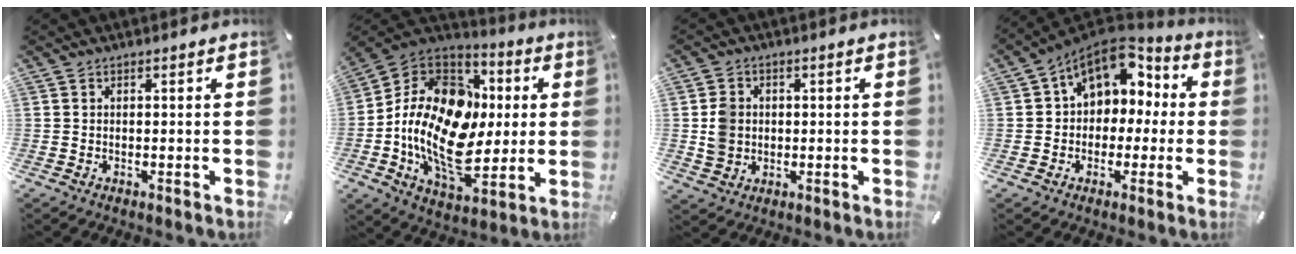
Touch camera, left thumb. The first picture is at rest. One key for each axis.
{"total": 22.4, "fx": -0.9, "fy": 16.0, "fz": 15.6, "tx": -0.303, "ty": -0.001, "tz": -0.015}
{"total": 5.7, "fx": 0.1, "fy": 5.3, "fz": 2.1, "tx": -0.044, "ty": 0.010, "tz": 0.004}
{"total": 11.9, "fx": 4.1, "fy": 9.6, "fz": 5.6, "tx": -0.086, "ty": -0.019, "tz": 0.080}